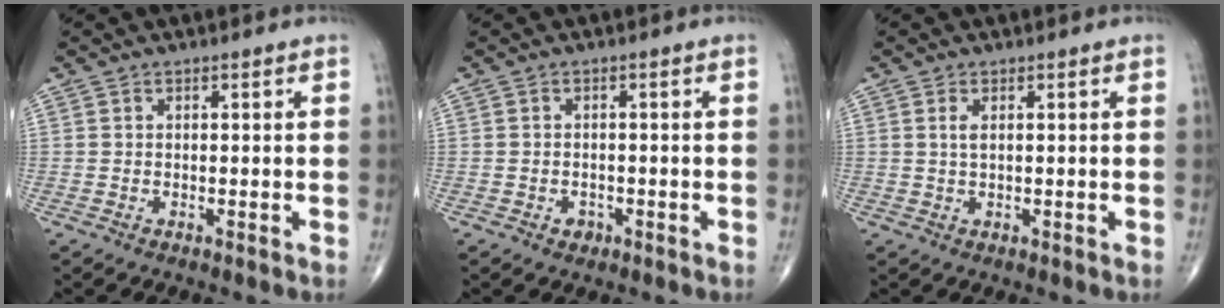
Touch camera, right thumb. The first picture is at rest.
{"total": 1.6, "force": [-0.8, 1.2, 0.5], "torque": [0.001, 0.005, -0.008]}
{"total": 1.6, "force": [0.5, 0.6, 1.4], "torque": [-0.034, 0.001, 0.013]}